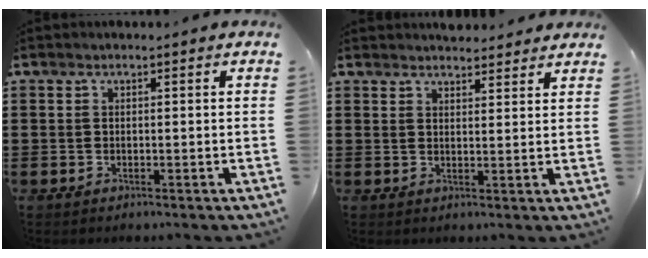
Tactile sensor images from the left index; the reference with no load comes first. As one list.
[{"total": 2.8, "force": [2.8, 0.3, 0.1], "torque": [-0.009, -0.006, 0.054]}]